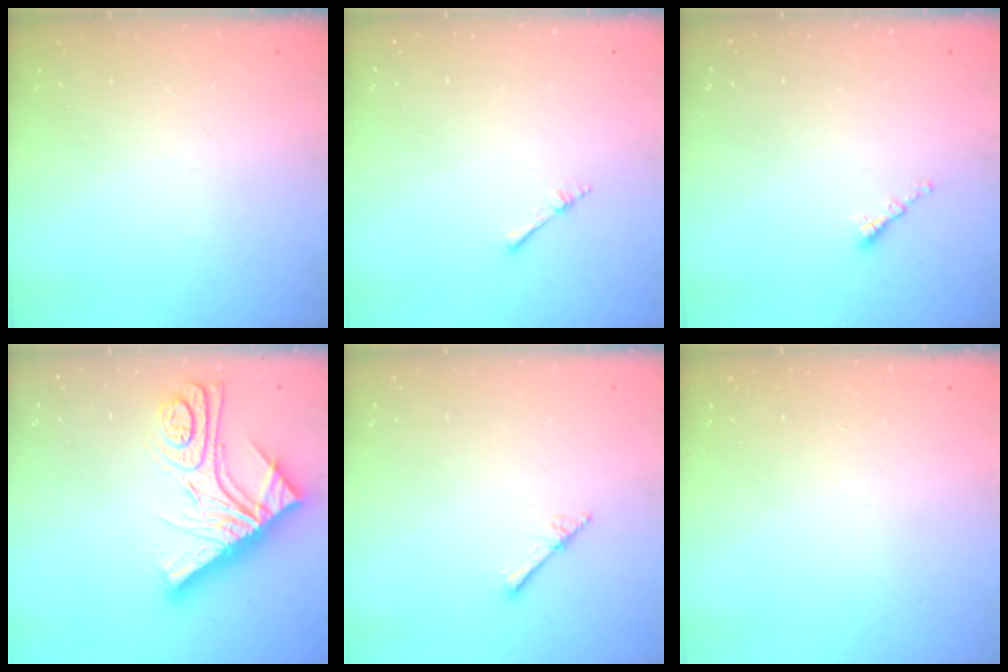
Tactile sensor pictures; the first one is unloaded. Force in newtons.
{"total": 2.2, "press": 2.1, "slide": 0.3}
{"total": 1.3, "press": 1.2, "slide": 0.6}
{"total": 17.1, "press": 17.0, "slide": 1.5}
{"total": 2.3, "press": 2.3, "slide": 0.2}
{"total": 0.0}